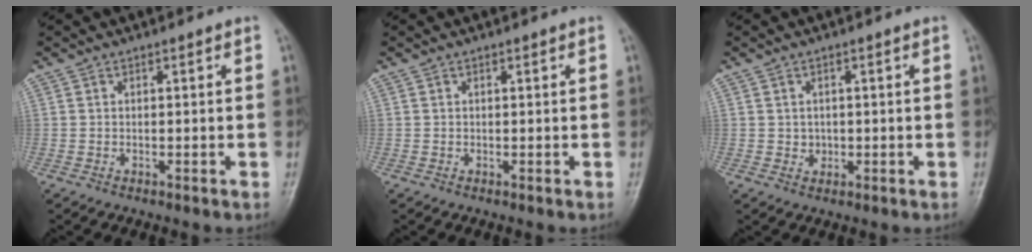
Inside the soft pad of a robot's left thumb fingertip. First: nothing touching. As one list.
[{"total": 0.0}, {"total": 1.9, "force": [0.0, 1.8, 0.6], "torque": [0.003, 0.004, 0.002]}]